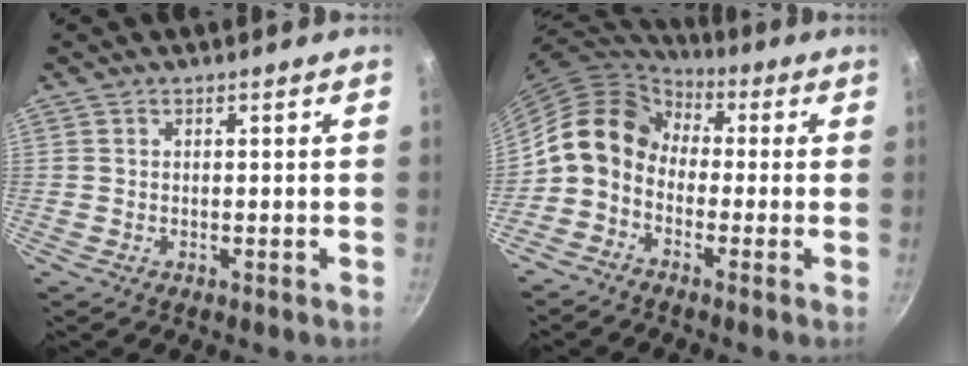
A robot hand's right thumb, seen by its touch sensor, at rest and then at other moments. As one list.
[{"total": 10.9, "force": [-0.9, 8.7, 6.6], "torque": [-0.097, 0.043, -0.043]}]